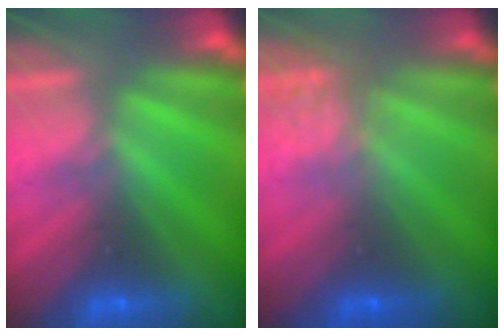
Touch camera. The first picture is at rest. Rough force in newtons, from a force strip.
{"total": 1.8}